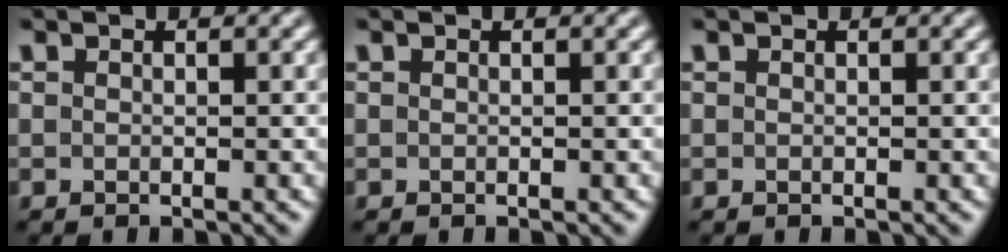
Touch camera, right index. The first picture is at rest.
{"total": 0.0}
{"total": 0.0}